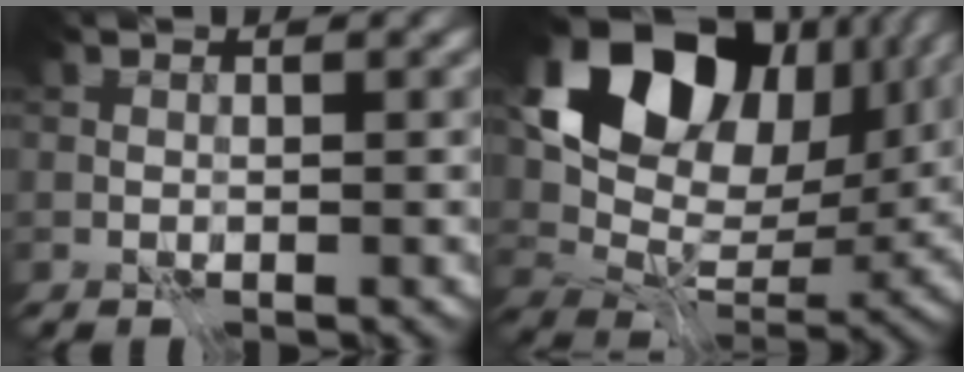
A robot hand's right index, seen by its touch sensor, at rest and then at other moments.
{"total": 17.1, "force": [7.2, 11.5, 10.5], "torque": [-0.181, 0.033, 0.138]}